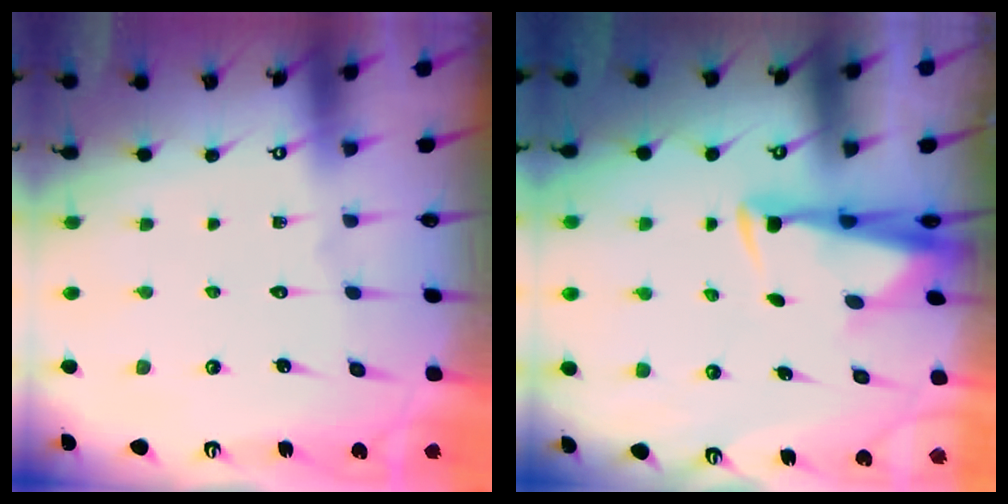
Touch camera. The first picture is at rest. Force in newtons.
{"total": 3.4, "press": 3.3, "slide": 0.7}